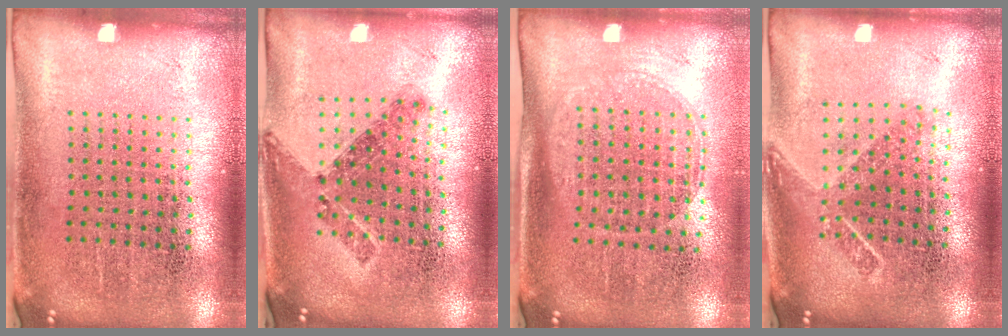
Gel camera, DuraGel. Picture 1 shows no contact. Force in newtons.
{"total": 0.8, "press": 0.8, "slide": 0.3}
{"total": 1.5, "press": 1.3, "slide": 0.7}
{"total": 1.6, "press": 1.2, "slide": 1.1}